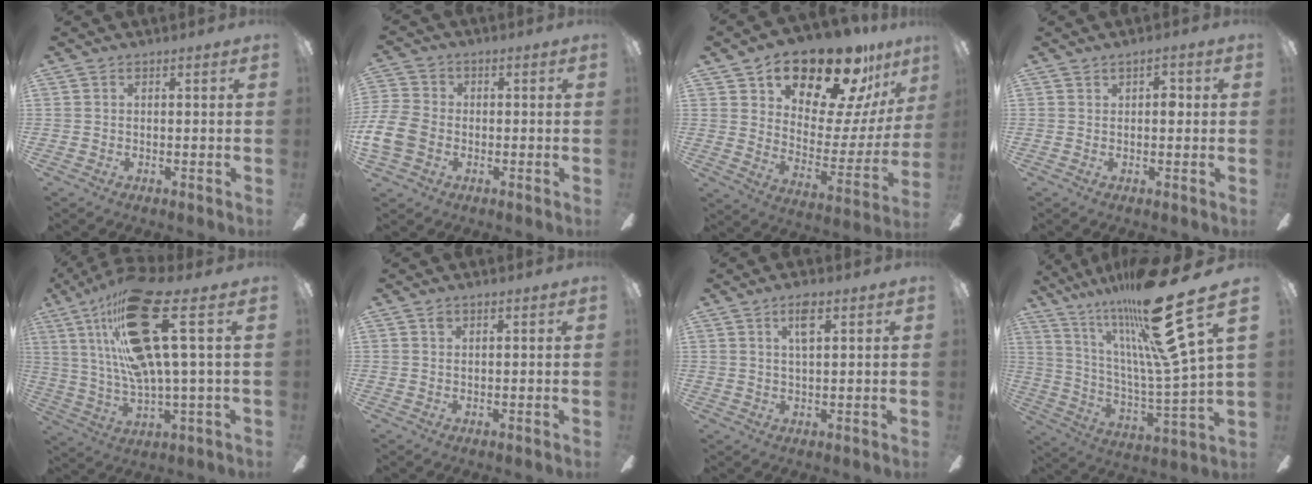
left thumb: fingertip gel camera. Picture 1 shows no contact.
{"total": 9.2, "force": [-2.4, 7.2, 5.2], "torque": [-0.122, 0.023, -0.041]}
{"total": 21.2, "force": [16.7, 8.4, 9.9], "torque": [-0.152, -0.121, 0.283]}
{"total": 2.7, "force": [0.7, 1.4, 2.2], "torque": [-0.021, -0.002, 0.004]}
{"total": 24.9, "force": [10.0, 5.6, 22.1], "torque": [-0.427, -0.031, 0.158]}
{"total": 1.4, "force": [0.7, 0.6, 0.9], "torque": [-0.021, 0.003, 0.012]}
{"total": 4.8, "force": [2.4, 1.4, 3.9], "torque": [-0.076, 0.003, 0.038]}
{"total": 29.4, "force": [18.3, 6.0, 22.1], "torque": [-0.360, -0.098, 0.289]}